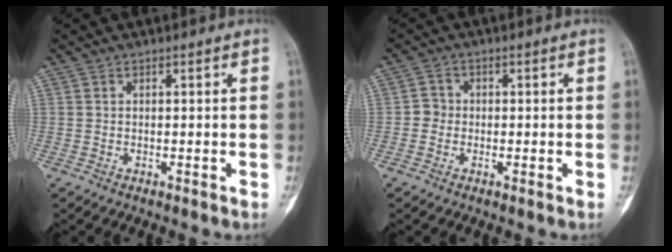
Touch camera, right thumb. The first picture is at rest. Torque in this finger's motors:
{"motor_torque": [-0.14, 0.12, 0.14, -0.11, 0.00]}